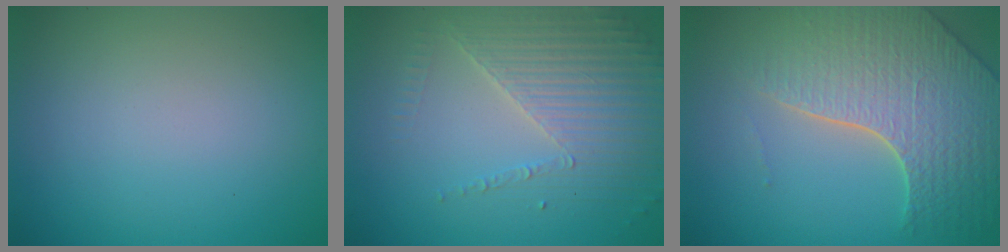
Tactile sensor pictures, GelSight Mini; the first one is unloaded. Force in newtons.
{"total": 3.9, "press": 3.6, "slide": 1.6}
{"total": 6.4, "press": 5.2, "slide": 3.7}